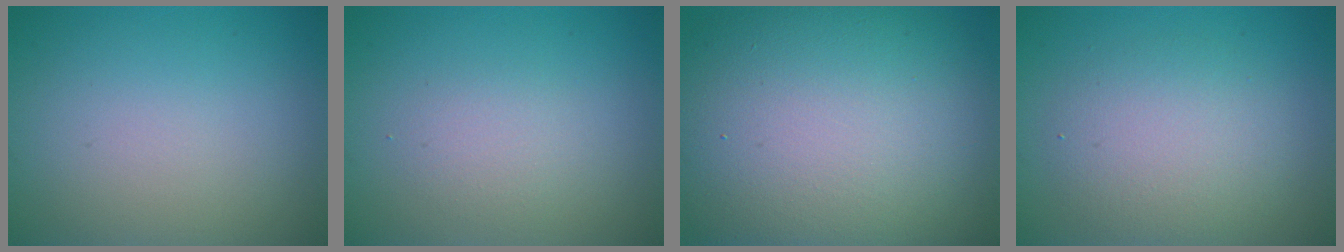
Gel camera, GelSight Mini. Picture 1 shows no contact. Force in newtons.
{"total": 1.7, "press": 1.7, "slide": 0.0}
{"total": 16.6, "press": 16.6, "slide": 0.4}
{"total": 4.2, "press": 4.2, "slide": 0.3}